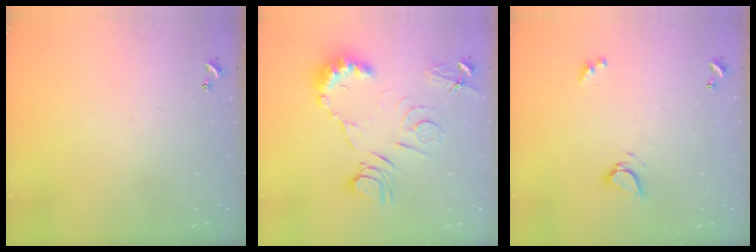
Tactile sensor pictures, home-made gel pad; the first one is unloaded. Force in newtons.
{"total": 11.6, "press": 11.6, "slide": 0.5}
{"total": 3.3, "press": 3.3, "slide": 0.5}